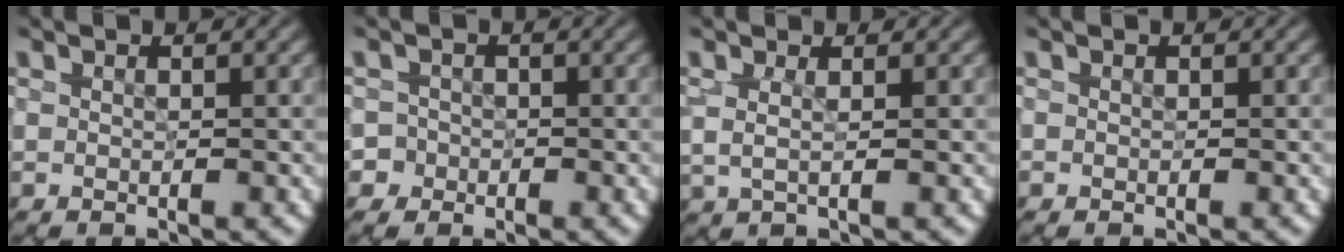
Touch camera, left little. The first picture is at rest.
{"total": 2.5, "force": [-1.4, 2.1, -0.1], "torque": [0.025, 0.002, -0.027]}
{"total": 1.3, "force": [0.4, 0.4, 1.2], "torque": [-0.022, -0.003, 0.004]}
{"total": 0.0}